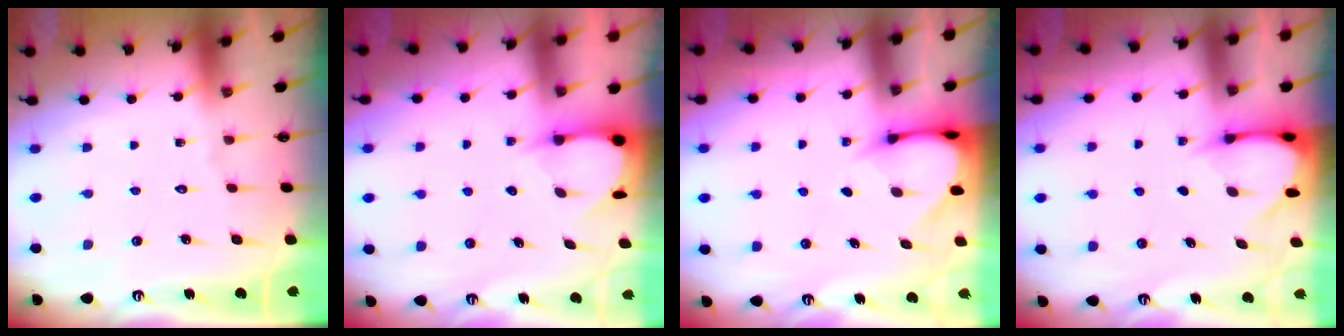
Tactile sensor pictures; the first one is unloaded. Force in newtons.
{"total": 3.6, "press": 3.6, "slide": 0.3}
{"total": 3.5, "press": 3.5, "slide": 0.2}
{"total": 3.5, "press": 3.5, "slide": 0.3}